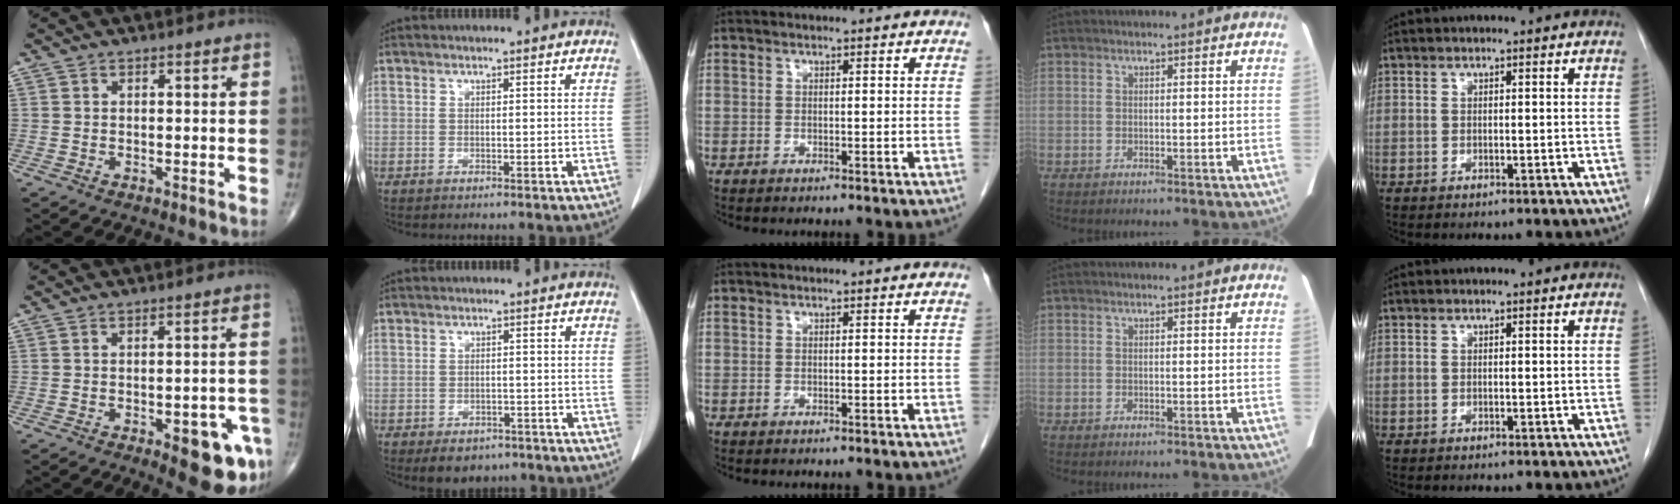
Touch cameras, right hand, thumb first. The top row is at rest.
{"thumb": {"total": 10.8, "force": [-4.9, 3.9, 8.8], "torque": [-0.084, 0.020, -0.052]}, "index": {"total": 5.1, "force": [-3.7, 3.2, 1.7], "torque": [-0.014, 0.003, -0.045]}}